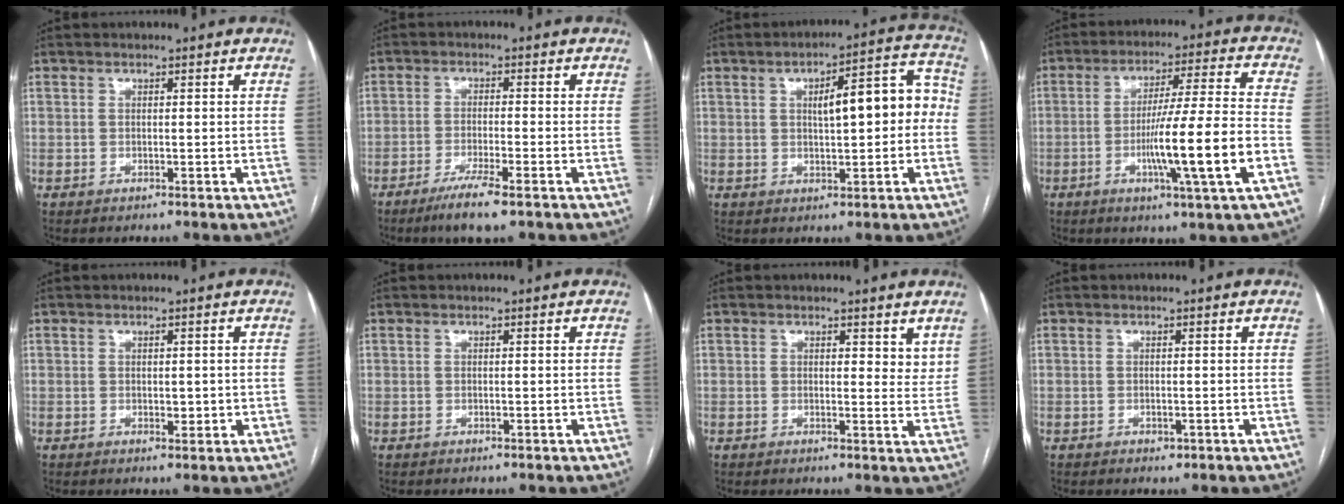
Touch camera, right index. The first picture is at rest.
{"total": 6.0, "force": [-4.0, 0.0, 4.5], "torque": [-0.084, -0.015, -0.069]}
{"total": 10.3, "force": [0.6, 3.2, 9.8], "torque": [-0.128, 0.042, 0.011]}
{"total": 14.3, "force": [-4.4, -0.9, 13.6], "torque": [-0.234, -0.007, -0.074]}
{"total": 1.9, "force": [-0.1, 1.1, 1.5], "torque": [-0.020, -0.001, 0.003]}
{"total": 0.0}
{"total": 3.3, "force": [2.3, 1.7, 1.6], "torque": [-0.008, -0.011, 0.025]}
{"total": 0.9, "force": [-0.5, 0.6, 0.5], "torque": [-0.007, 0.001, -0.003]}